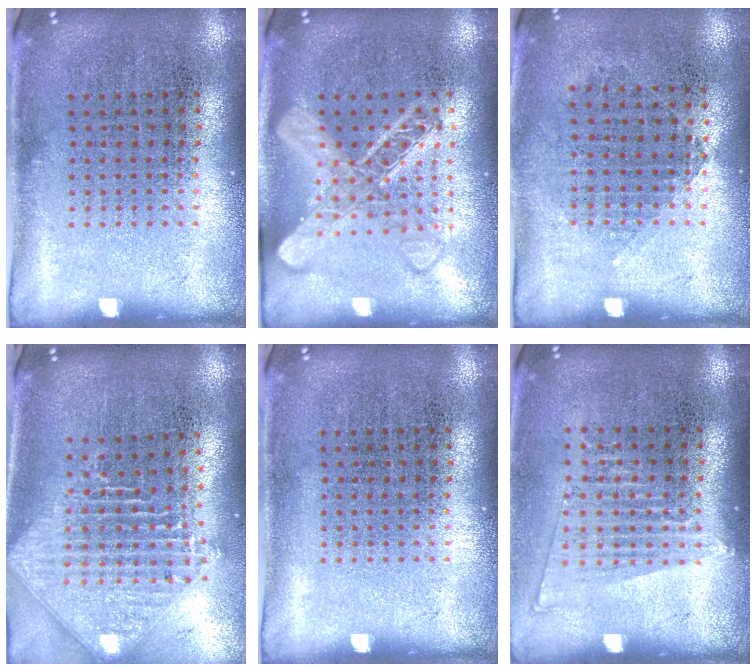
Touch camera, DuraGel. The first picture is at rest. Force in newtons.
{"total": 2.7, "press": 2.6, "slide": 0.5}
{"total": 0.9, "press": 0.8, "slide": 0.4}
{"total": 2.5, "press": 1.9, "slide": 1.7}
{"total": 0.0}
{"total": 1.3, "press": 1.2, "slide": 0.7}